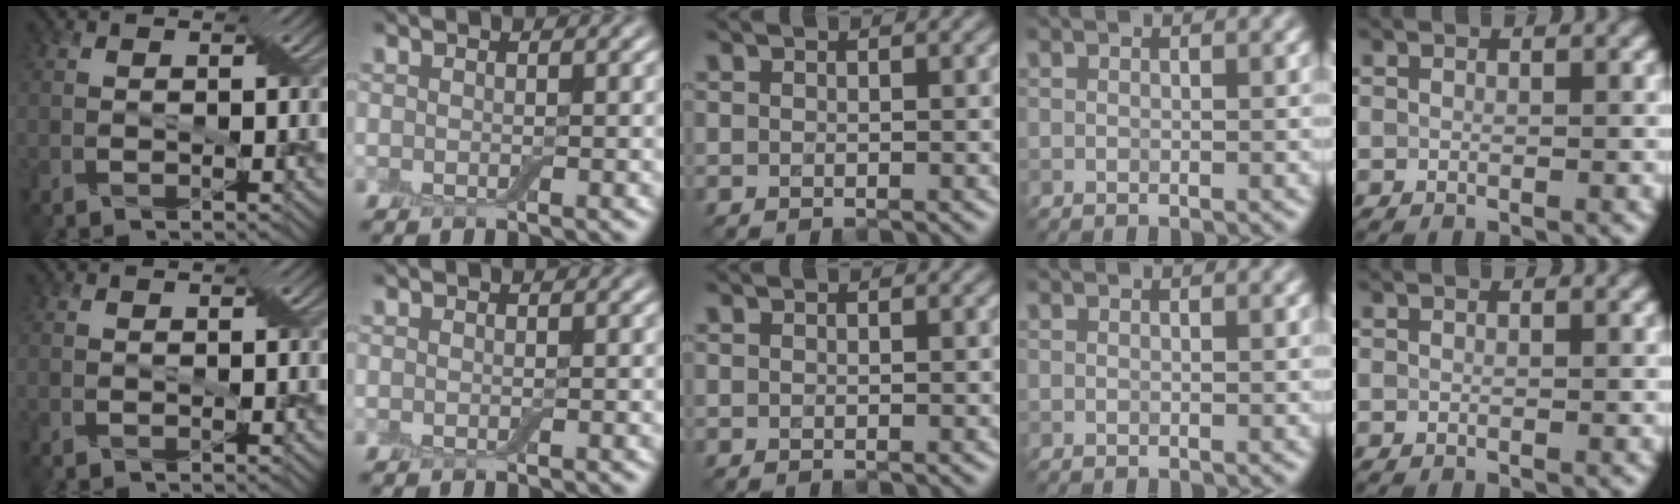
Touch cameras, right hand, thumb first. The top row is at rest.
{}